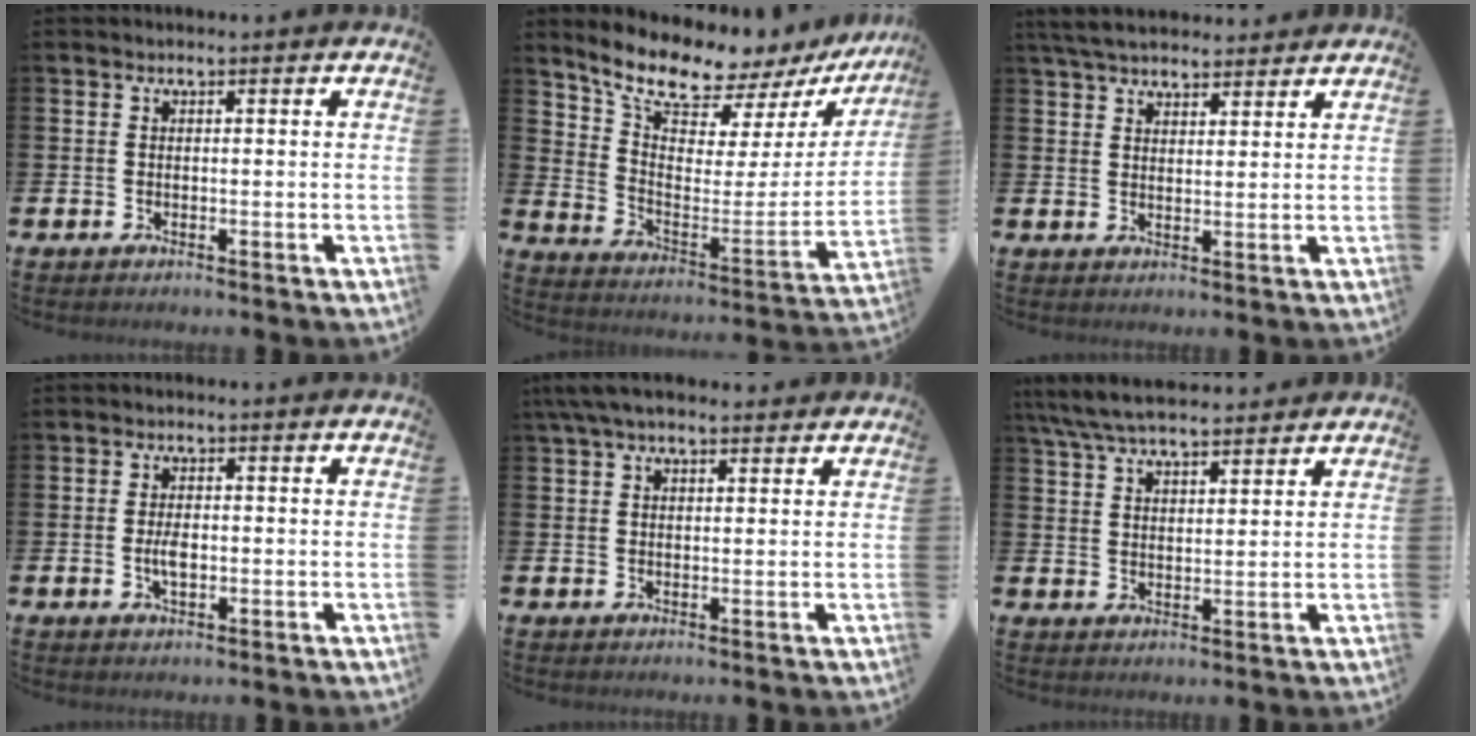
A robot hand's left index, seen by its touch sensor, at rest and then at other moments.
{"total": 10.0, "force": [9.2, 2.9, 2.6], "torque": [-0.090, -0.075, 0.156]}
{"total": 5.1, "force": [4.8, 1.2, 1.3], "torque": [-0.041, -0.013, 0.089]}
{"total": 2.7, "force": [-0.3, 1.3, 2.3], "torque": [-0.033, -0.004, -0.009]}
{"total": 4.4, "force": [3.4, 1.5, 2.3], "torque": [-0.052, -0.001, 0.063]}
{"total": 6.6, "force": [6.2, 1.2, 2.2], "torque": [-0.067, -0.020, 0.114]}